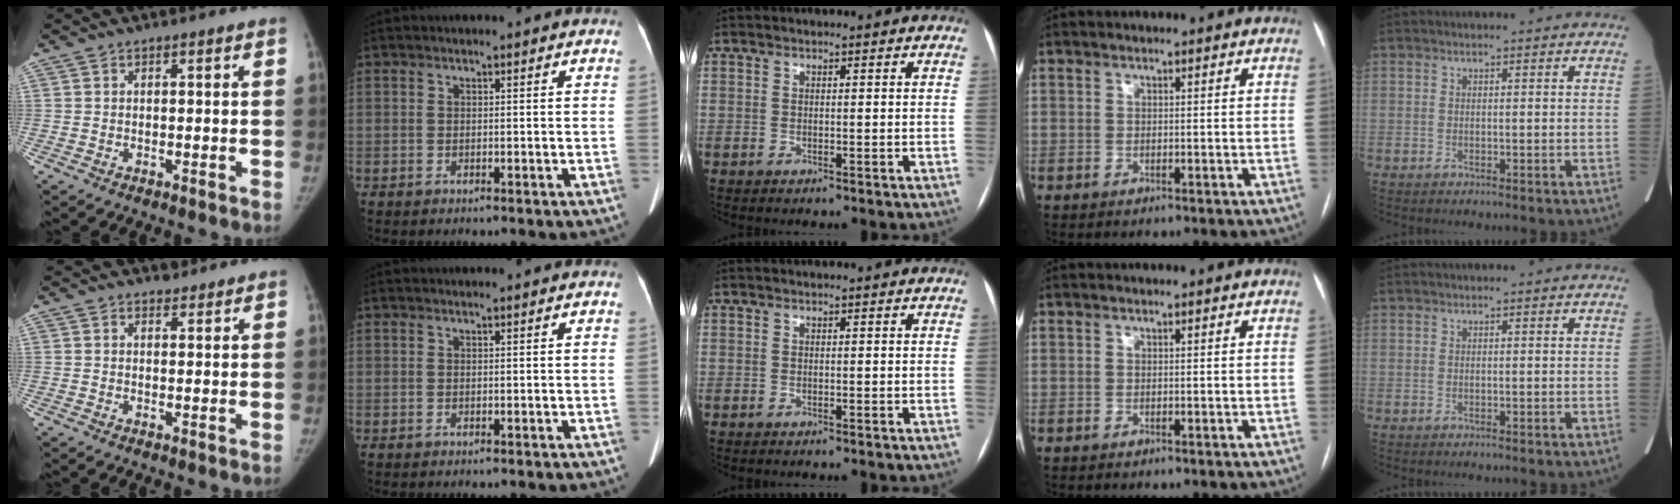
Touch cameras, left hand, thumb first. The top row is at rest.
{"thumb": {"total": 1.7, "force": [1.5, 0.8, 0.0], "torque": [0.012, -0.011, 0.019]}}